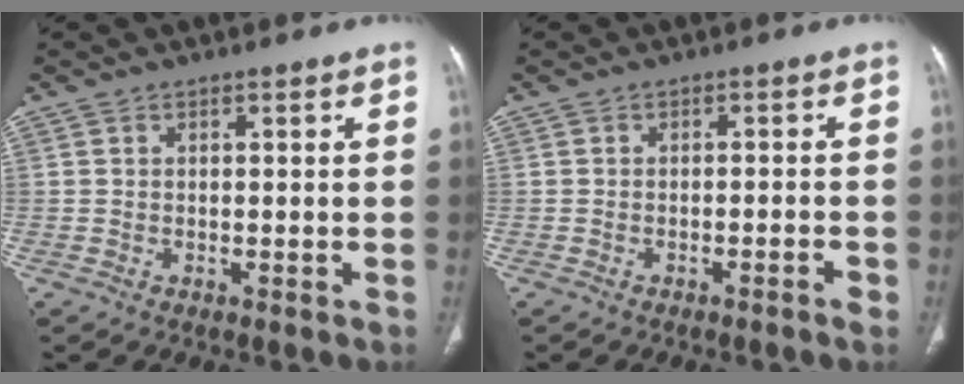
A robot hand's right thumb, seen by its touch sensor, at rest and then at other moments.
{"total": 1.7, "force": [-1.1, 0.3, 1.2], "torque": [-0.027, 0.009, -0.014]}